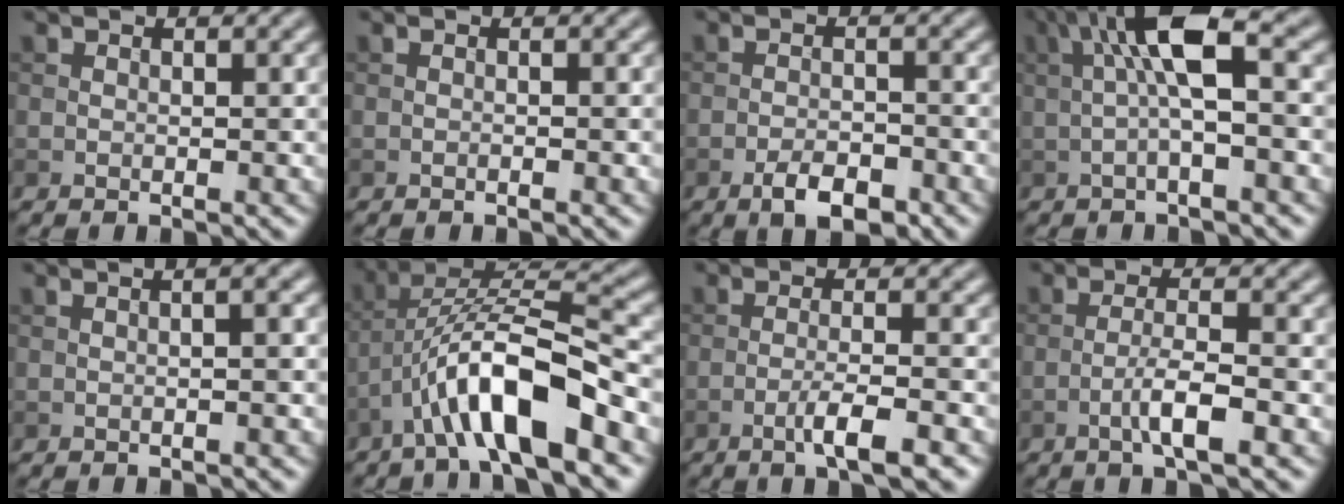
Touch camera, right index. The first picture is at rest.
{"total": 0.7, "force": [-0.3, 0.2, 0.7], "torque": [-0.009, 0.000, -0.007]}
{"total": 3.4, "force": [-2.1, 1.3, 2.3], "torque": [-0.038, 0.001, -0.039]}
{"total": 6.8, "force": [0.8, 1.6, 6.6], "torque": [-0.118, 0.025, 0.003]}
{"total": 3.9, "force": [1.0, 1.8, 3.3], "torque": [-0.009, 0.021, -0.017]}
{"total": 9.1, "force": [-4.4, 2.3, 7.7], "torque": [-0.129, 0.017, -0.077]}
{"total": 3.6, "force": [-1.8, 0.4, 3.1], "torque": [-0.053, 0.006, -0.039]}
{"total": 3.6, "force": [-1.5, 0.5, 3.2], "torque": [-0.059, 0.008, -0.034]}